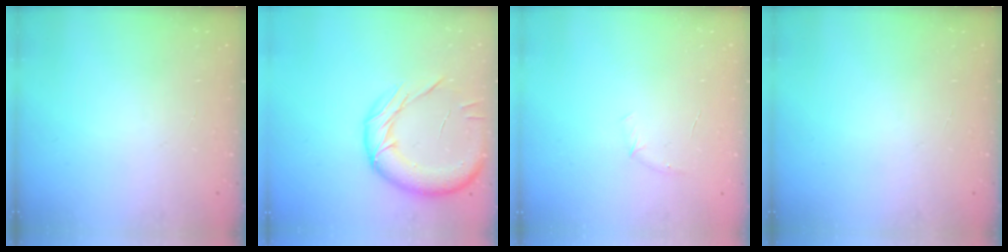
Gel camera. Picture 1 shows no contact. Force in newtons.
{"total": 15.2, "press": 15.1, "slide": 1.7}
{"total": 3.8, "press": 3.6, "slide": 1.2}
{"total": 0.0}